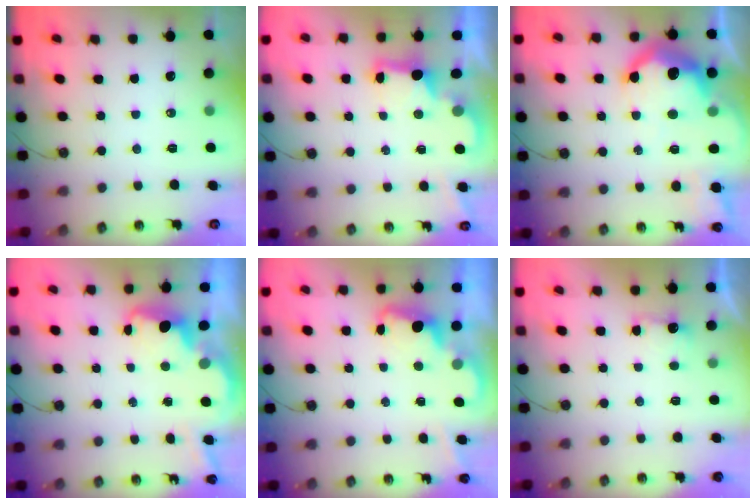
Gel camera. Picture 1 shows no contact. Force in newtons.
{"total": 2.4, "press": 2.3, "slide": 0.7}
{"total": 22.7, "press": 22.7, "slide": 1.8}
{"total": 3.9, "press": 3.8, "slide": 0.7}
{"total": 2.4, "press": 2.4, "slide": 0.5}
{"total": 2.3, "press": 2.2, "slide": 0.9}